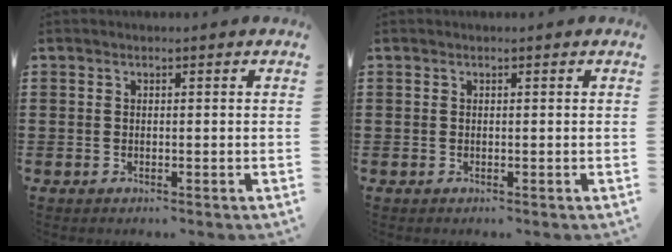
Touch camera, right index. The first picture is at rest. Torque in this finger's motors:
{"motor_torque": [0.00, 0.00, 0.00, 0.00]}